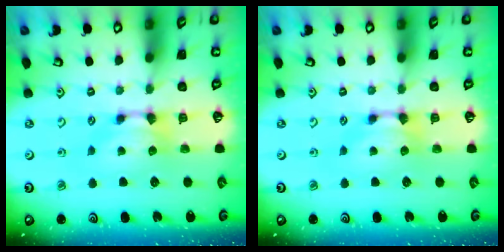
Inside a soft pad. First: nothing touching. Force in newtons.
{"total": 0.0}